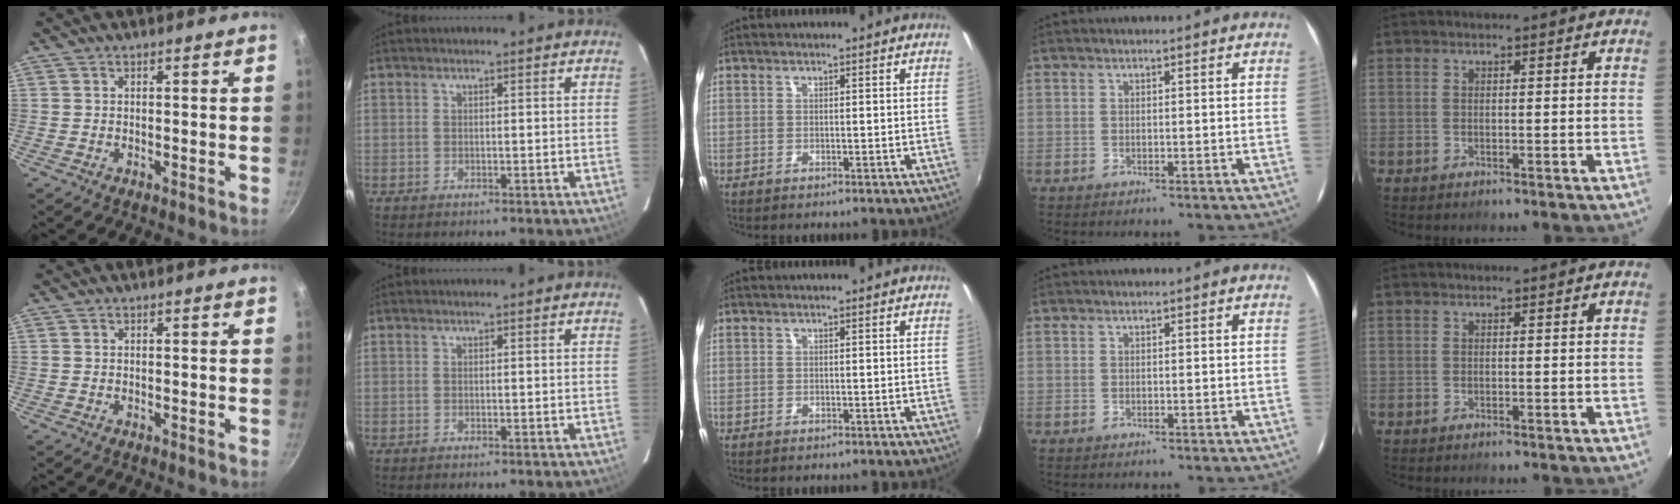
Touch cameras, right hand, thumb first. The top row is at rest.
{}